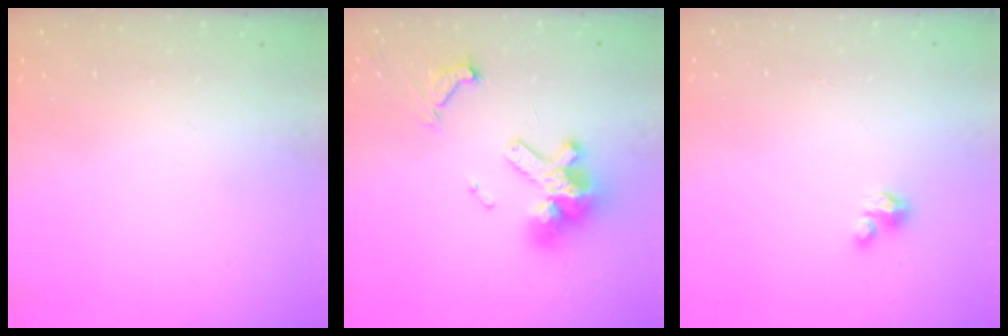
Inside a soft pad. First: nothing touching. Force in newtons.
{"total": 14.0, "press": 13.8, "slide": 2.3}
{"total": 1.9, "press": 1.9, "slide": 0.1}